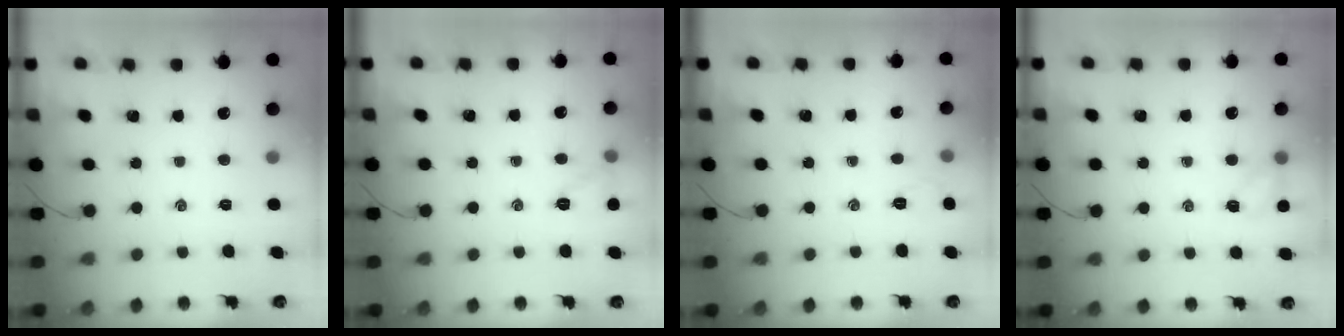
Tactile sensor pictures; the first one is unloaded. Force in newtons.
{"total": 6.7, "press": 6.6, "slide": 1.4}
{"total": 4.0, "press": 3.9, "slide": 1.2}
{"total": 4.8, "press": 4.5, "slide": 1.5}